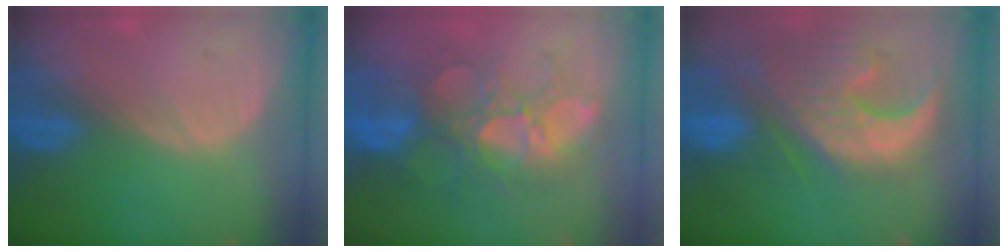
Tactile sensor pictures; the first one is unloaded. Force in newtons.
{"total": 11.0, "press": 9.5, "slide": 5.5}
{"total": 12.8, "press": 11.2, "slide": 6.2}